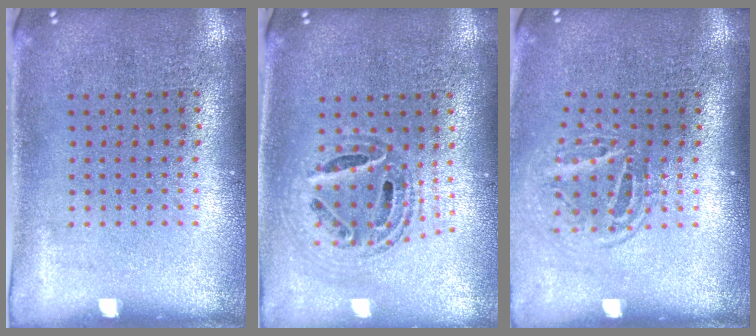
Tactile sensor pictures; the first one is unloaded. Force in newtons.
{"total": 0.9, "press": 0.8, "slide": 0.2}
{"total": 1.7, "press": 1.1, "slide": 1.3}